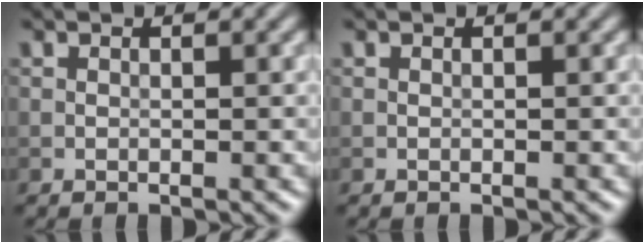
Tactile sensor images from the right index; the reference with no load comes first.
{"total": 0.0}